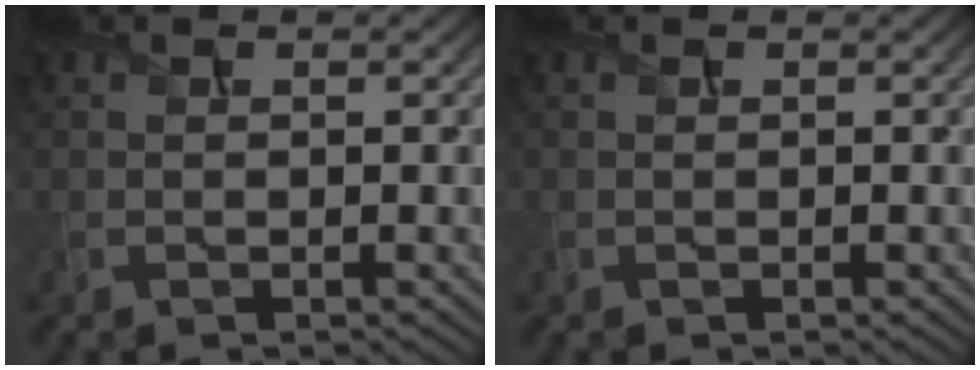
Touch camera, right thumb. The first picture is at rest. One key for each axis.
{"total": 0.0}